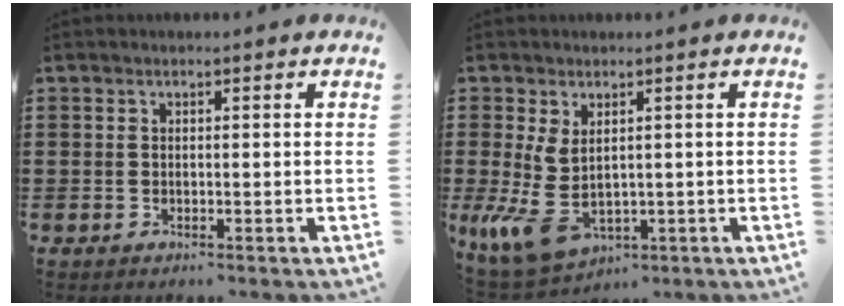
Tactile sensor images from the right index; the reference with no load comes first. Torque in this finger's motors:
{"motor_torque": [1.69, 0.45, 0.92, 0.21]}